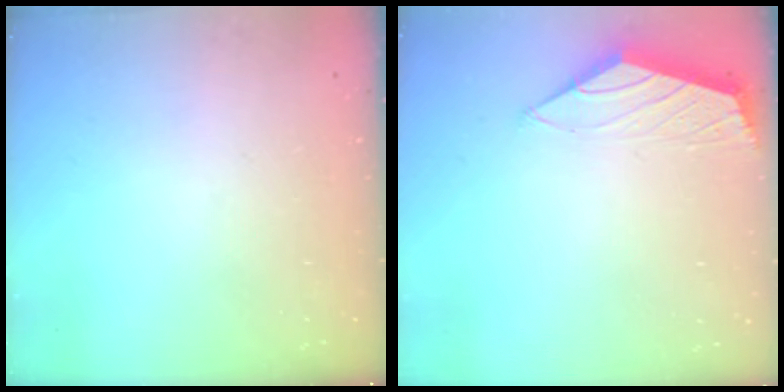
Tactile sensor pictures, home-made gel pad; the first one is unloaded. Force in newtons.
{"total": 1.5, "press": 1.4, "slide": 0.5}